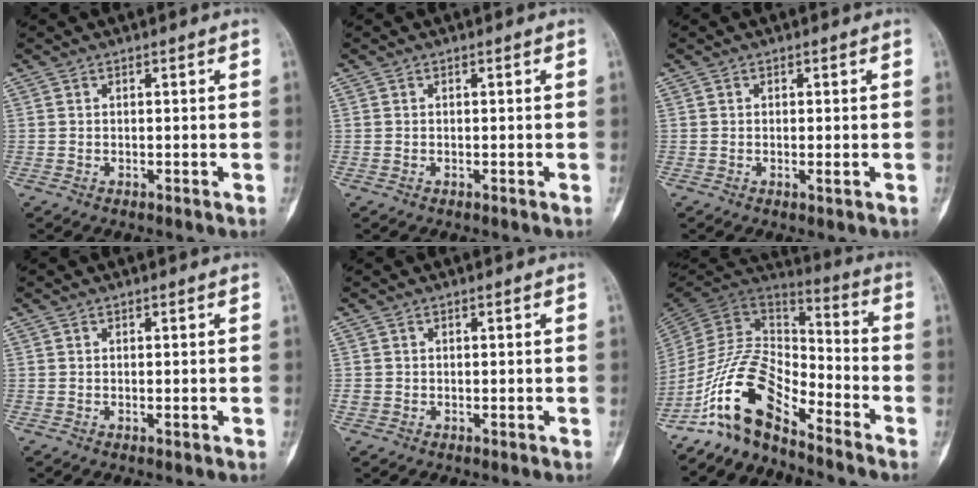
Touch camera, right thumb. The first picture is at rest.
{"total": 0.0}
{"total": 1.0, "force": [-0.2, 0.2, 1.0], "torque": [-0.020, -0.005, -0.003]}
{"total": 0.7, "force": [-0.1, 0.2, 0.6], "torque": [-0.011, -0.003, 0.000]}
{"total": 0.5, "force": [0.0, 0.5, 0.2], "torque": [0.001, 0.002, 0.000]}
{"total": 14.2, "force": [-10.0, 5.7, 8.4], "torque": [-0.142, 0.094, -0.200]}